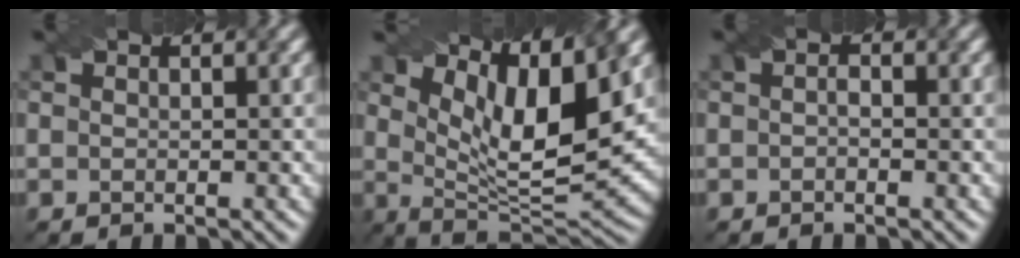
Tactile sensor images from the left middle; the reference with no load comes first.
{"total": 9.2, "force": [4.3, 2.8, 7.6], "torque": [-0.129, -0.007, 0.078]}
{"total": 0.8, "force": [-0.2, 0.5, 0.6], "torque": [-0.012, 0.000, -0.005]}